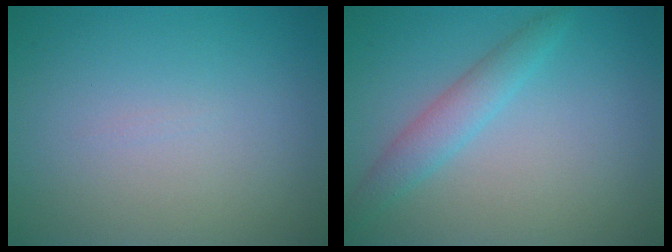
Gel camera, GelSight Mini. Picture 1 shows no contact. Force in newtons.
{"total": 2.6, "press": 2.6, "slide": 0.1}